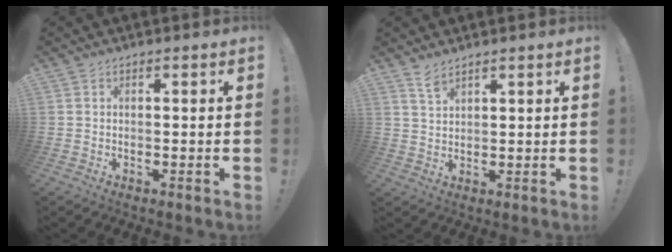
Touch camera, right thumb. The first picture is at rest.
{"total": 4.2, "force": [3.4, 1.5, 2.0], "torque": [-0.031, -0.022, 0.061]}